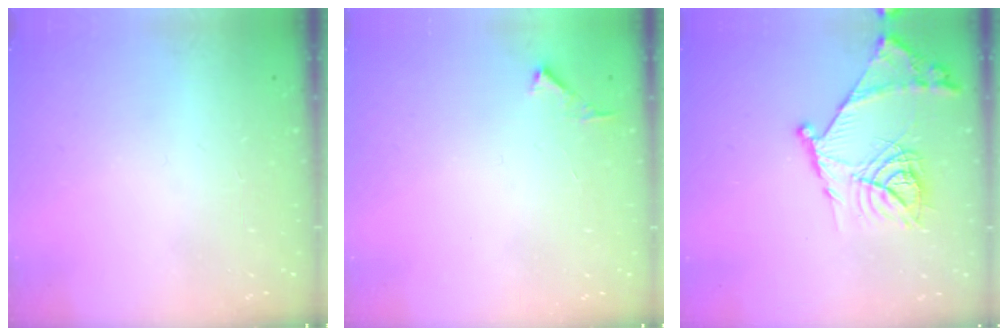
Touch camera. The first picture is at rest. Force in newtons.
{"total": 2.8, "press": 2.8, "slide": 0.3}
{"total": 18.1, "press": 18.0, "slide": 1.7}